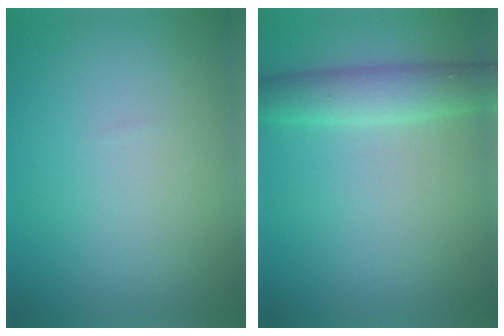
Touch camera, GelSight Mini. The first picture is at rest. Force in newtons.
{"total": 3.8, "press": 3.8, "slide": 0.1}